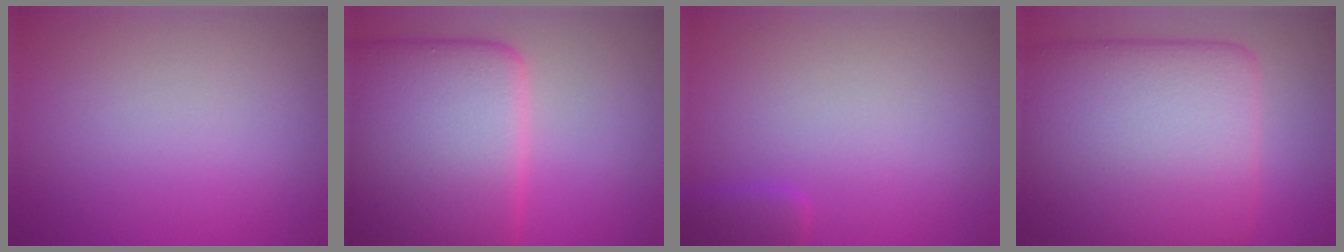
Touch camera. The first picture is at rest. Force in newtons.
{"total": 13.4, "press": 13.4, "slide": 0.5}
{"total": 1.2, "press": 1.2, "slide": 0.1}
{"total": 15.7, "press": 15.7, "slide": 0.3}